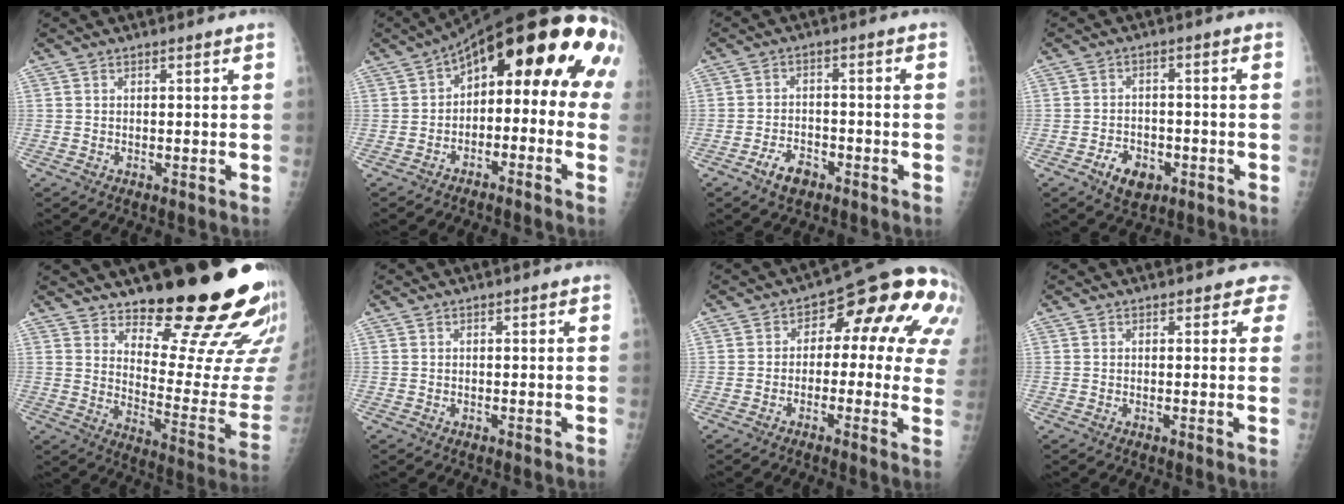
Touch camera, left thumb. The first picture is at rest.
{"total": 22.0, "force": [3.1, 11.2, 18.6], "torque": [-0.226, 0.053, 0.034]}
{"total": 5.1, "force": [-3.3, 2.8, 2.7], "torque": [-0.044, 0.025, -0.055]}
{"total": 6.1, "force": [-3.0, 4.1, 3.4], "torque": [-0.041, 0.020, -0.045]}
{"total": 23.9, "force": [17.6, 6.5, 14.9], "torque": [-0.162, -0.139, 0.240]}
{"total": 0.0}
{"total": 16.7, "force": [3.1, 8.6, 14.0], "torque": [-0.121, 0.025, 0.021]}
{"total": 2.3, "force": [1.7, 1.4, 0.6], "torque": [0.022, -0.006, 0.000]}